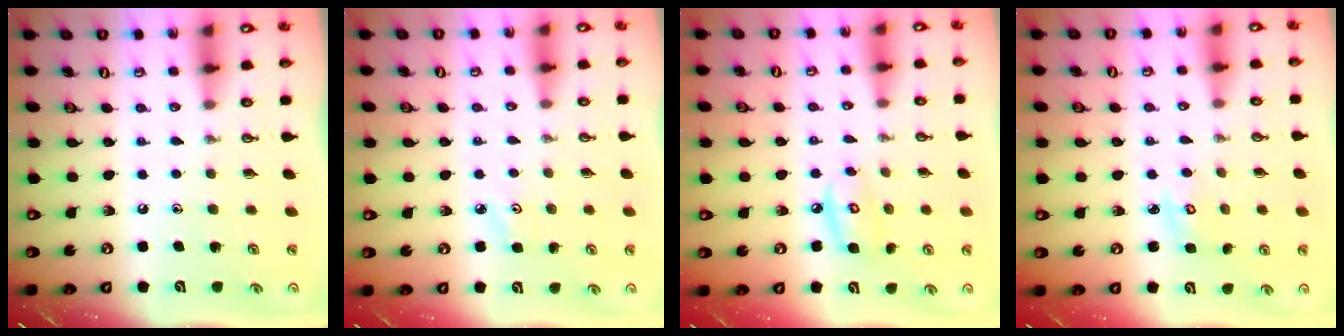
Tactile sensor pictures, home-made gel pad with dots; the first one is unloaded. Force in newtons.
{"total": 3.0, "press": 3.0, "slide": 0.5}
{"total": 7.1, "press": 7.0, "slide": 0.5}
{"total": 2.5, "press": 2.5, "slide": 0.3}